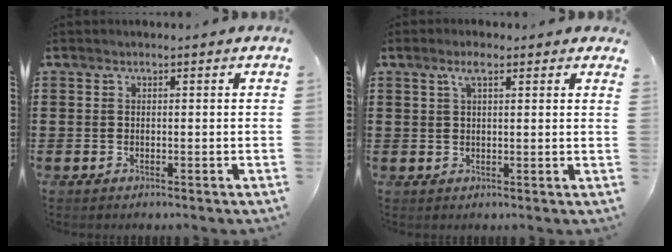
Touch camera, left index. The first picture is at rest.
{"total": 3.3, "force": [2.1, 0.7, 2.5], "torque": [-0.054, 0.004, 0.035]}